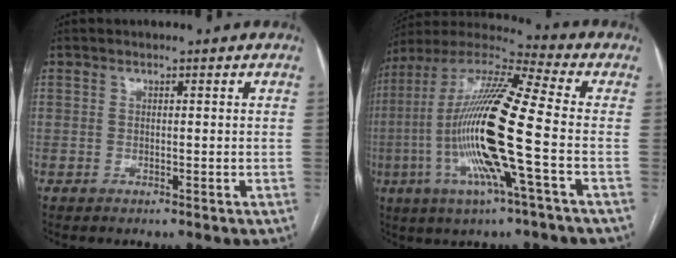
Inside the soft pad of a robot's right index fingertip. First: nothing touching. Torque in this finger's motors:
{"motor_torque": [2.14, 0.00, 1.06, 0.21]}